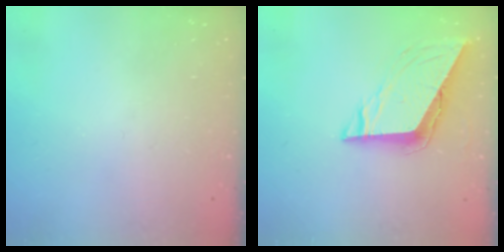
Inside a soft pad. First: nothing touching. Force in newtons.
{"total": 8.1, "press": 8.1, "slide": 0.3}